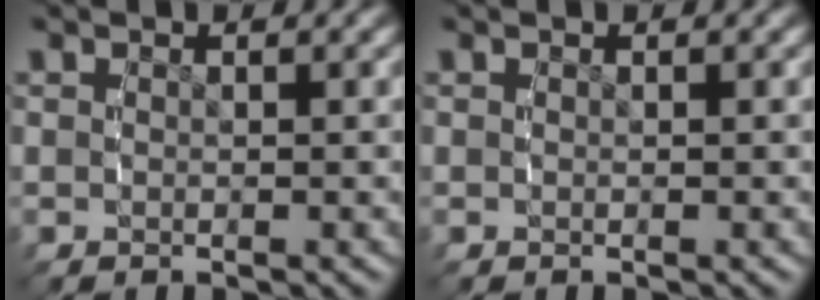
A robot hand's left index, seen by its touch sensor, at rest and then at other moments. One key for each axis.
{"total": 0.0}